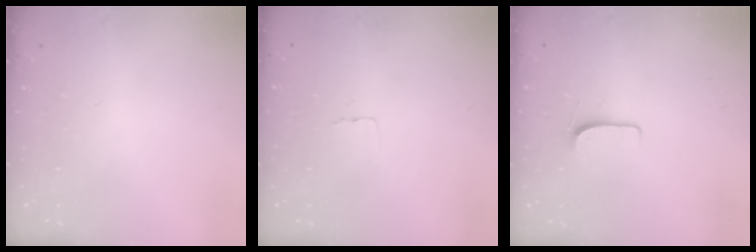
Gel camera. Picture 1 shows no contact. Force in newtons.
{"total": 2.6, "press": 2.6, "slide": 0.1}
{"total": 5.2, "press": 5.2, "slide": 0.5}